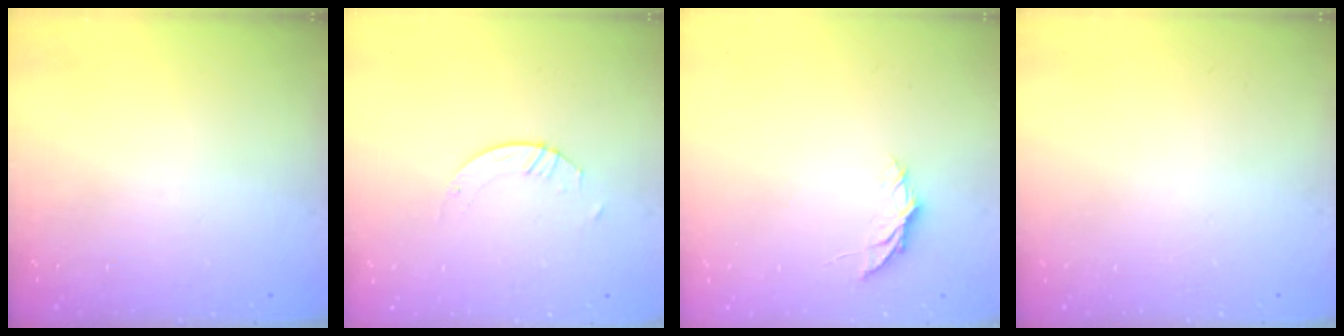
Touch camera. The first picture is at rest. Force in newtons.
{"total": 2.6, "press": 2.6, "slide": 0.2}
{"total": 5.1, "press": 5.1, "slide": 0.4}
{"total": 0.0}